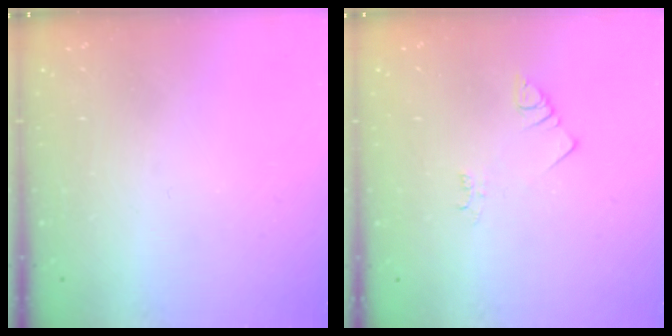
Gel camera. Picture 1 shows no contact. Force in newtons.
{"total": 2.5, "press": 2.5, "slide": 0.5}